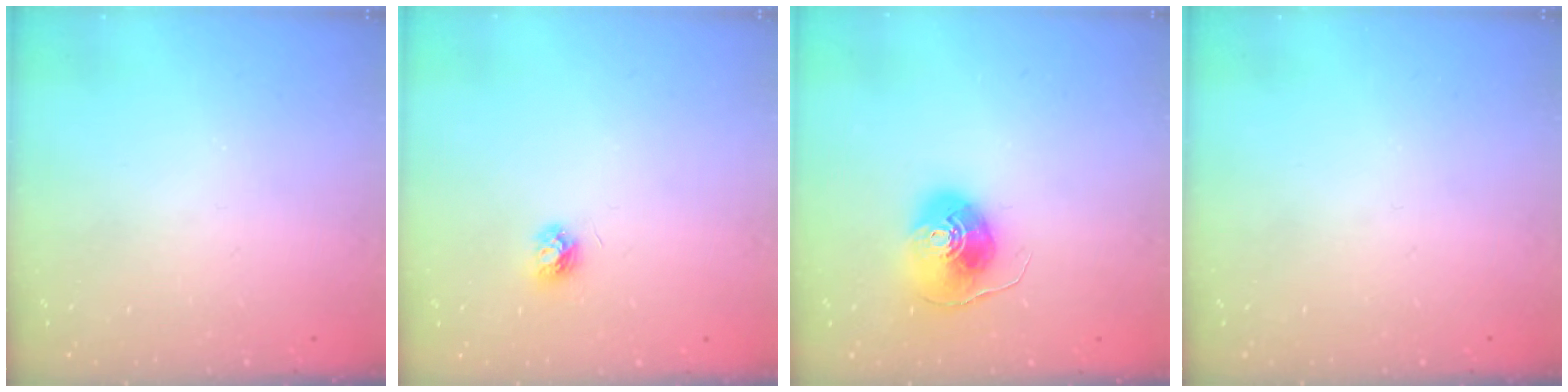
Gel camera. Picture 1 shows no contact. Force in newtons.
{"total": 4.2, "press": 4.2, "slide": 0.3}
{"total": 8.5, "press": 8.4, "slide": 1.2}
{"total": 0.0}